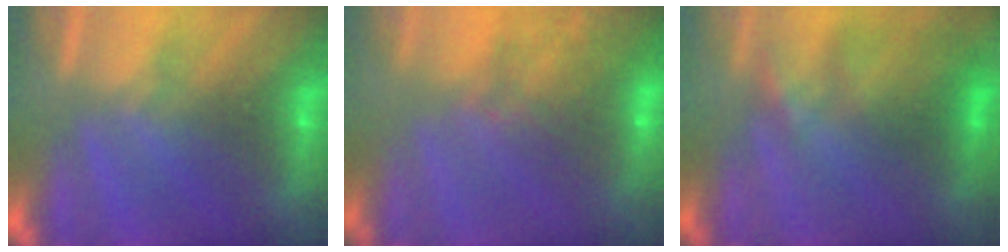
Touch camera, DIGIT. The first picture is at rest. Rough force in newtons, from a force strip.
{"total": 9.9}
{"total": 3.7}